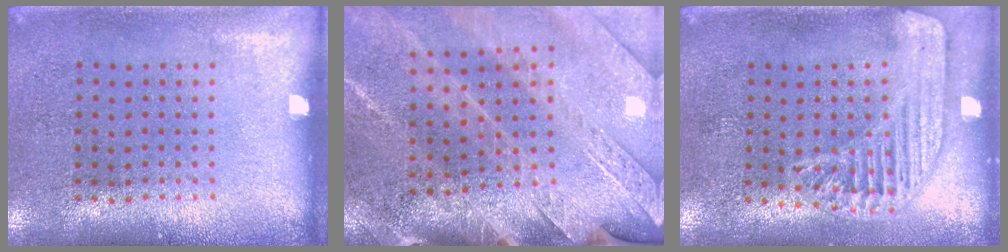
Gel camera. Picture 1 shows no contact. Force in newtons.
{"total": 2.9, "press": 2.9, "slide": 0.4}
{"total": 1.6, "press": 1.6, "slide": 0.4}